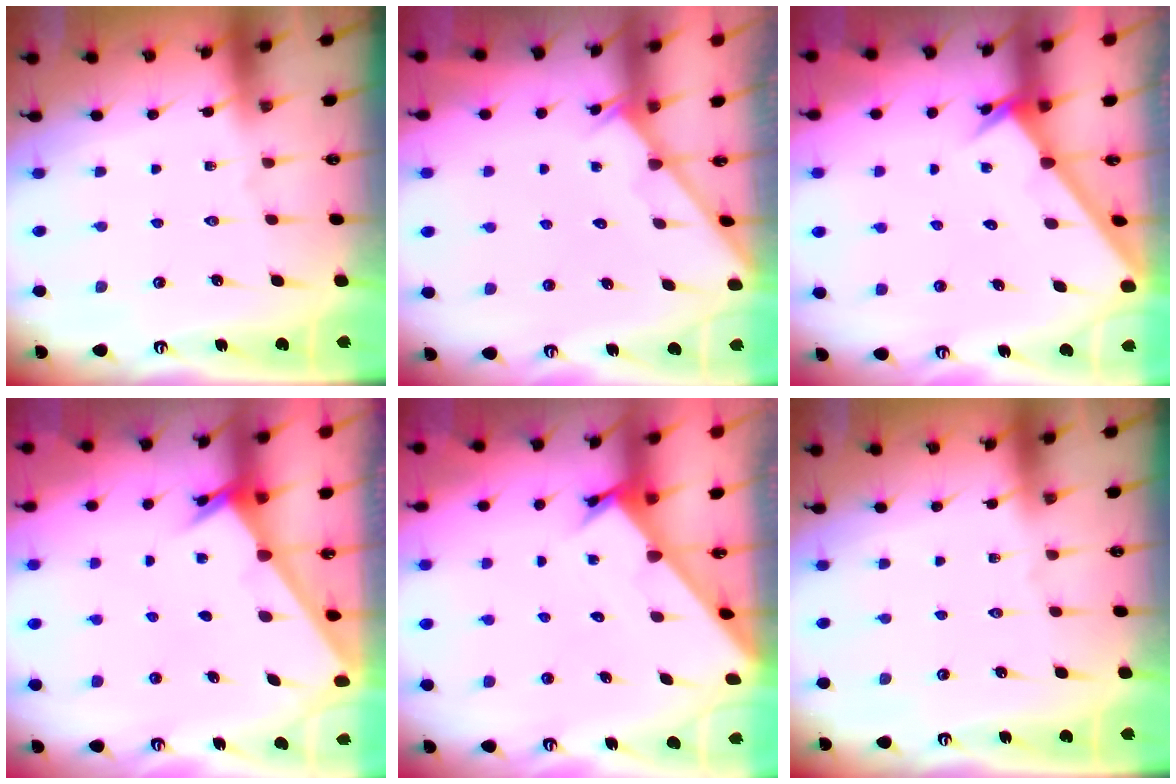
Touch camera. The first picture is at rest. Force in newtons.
{"total": 2.0, "press": 2.0, "slide": 0.1}
{"total": 2.3, "press": 2.3, "slide": 0.2}
{"total": 2.3, "press": 2.3, "slide": 0.2}
{"total": 2.2, "press": 2.2, "slide": 0.1}
{"total": 0.0}